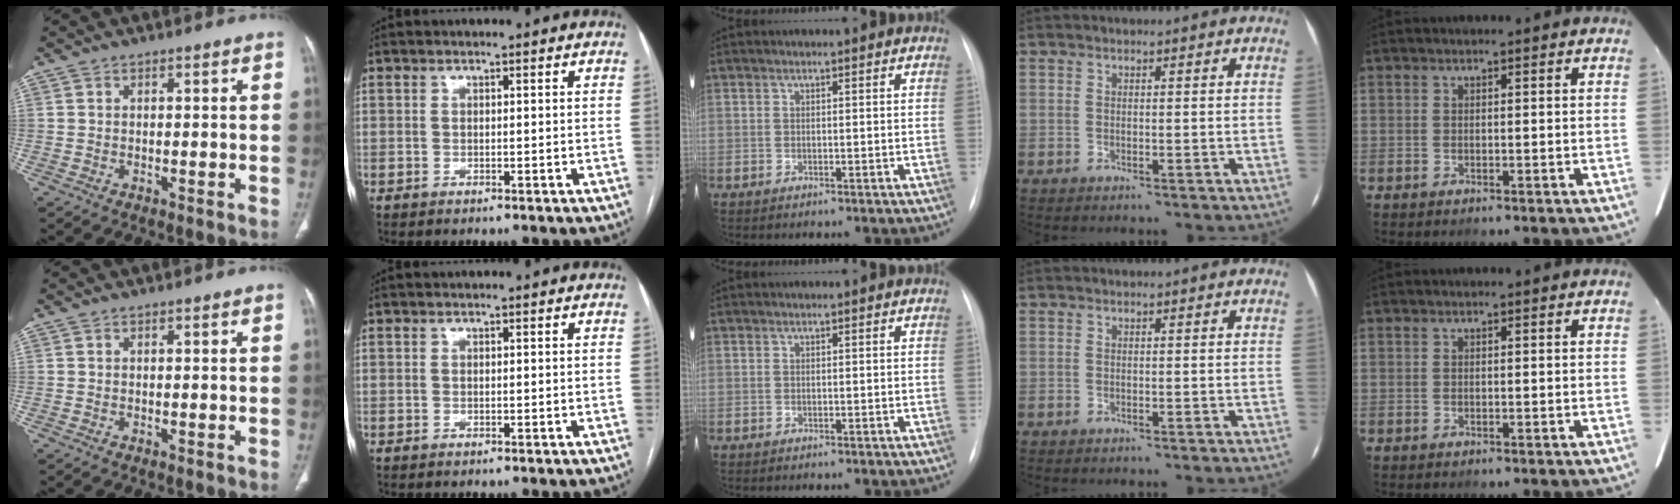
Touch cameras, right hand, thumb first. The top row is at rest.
{}